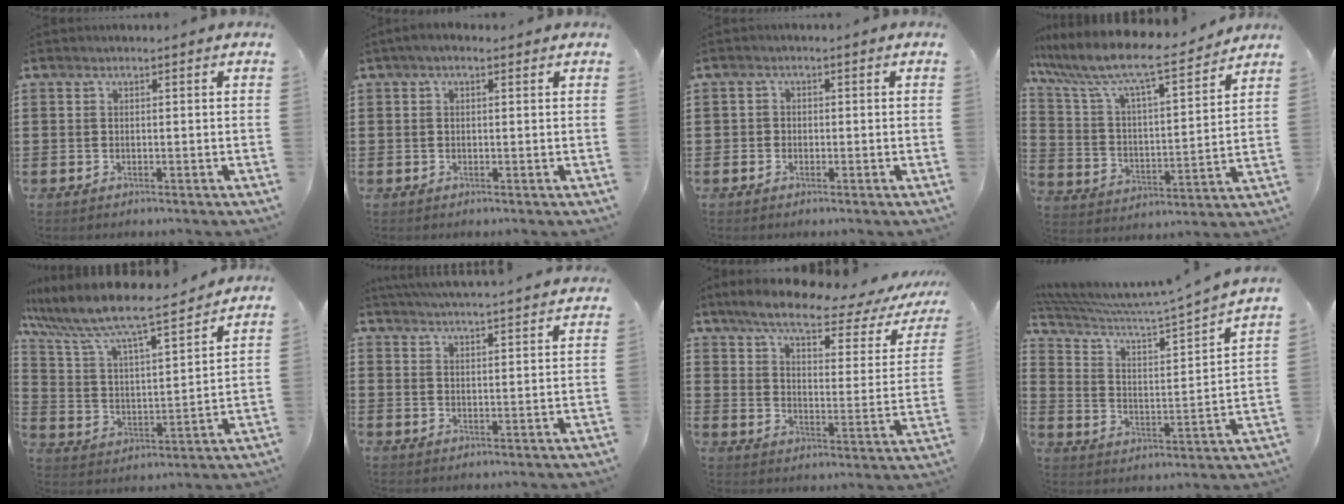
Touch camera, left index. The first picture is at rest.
{"total": 1.2, "force": [0.1, 0.8, 0.9], "torque": [-0.018, 0.006, 0.001]}
{"total": 1.0, "force": [-0.5, 0.9, 0.2], "torque": [-0.006, 0.003, -0.011]}
{"total": 8.9, "force": [7.6, 0.7, 4.5], "torque": [-0.121, -0.053, 0.122]}
{"total": 8.1, "force": [7.2, 0.6, 3.8], "torque": [-0.105, -0.051, 0.114]}
{"total": 4.5, "force": [4.4, -0.6, 0.6], "torque": [-0.028, -0.026, 0.078]}
{"total": 8.2, "force": [6.3, 1.1, 5.2], "torque": [-0.119, -0.033, 0.102]}
{"total": 5.5, "force": [4.8, -0.1, 2.7], "torque": [-0.078, -0.050, 0.070]}